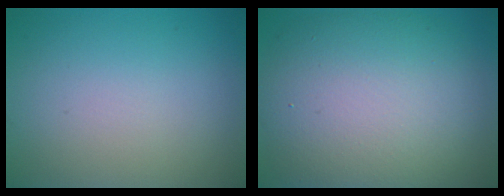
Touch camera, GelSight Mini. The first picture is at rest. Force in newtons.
{"total": 11.5, "press": 11.4, "slide": 0.8}